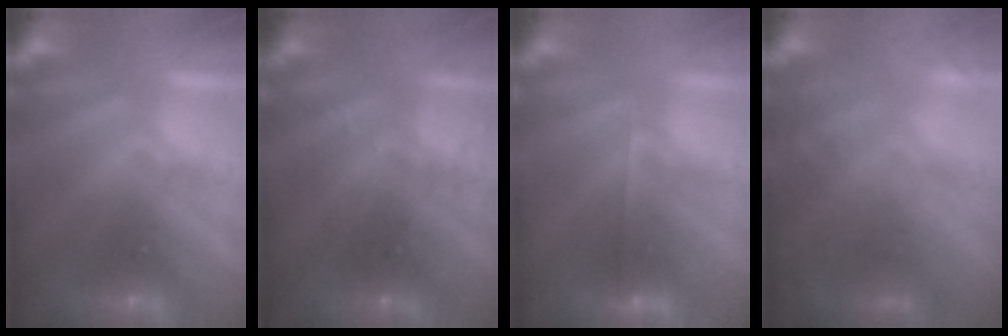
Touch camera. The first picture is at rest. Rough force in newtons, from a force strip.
{"total": 2.9}
{"total": 2.0}
{"total": 7.2}